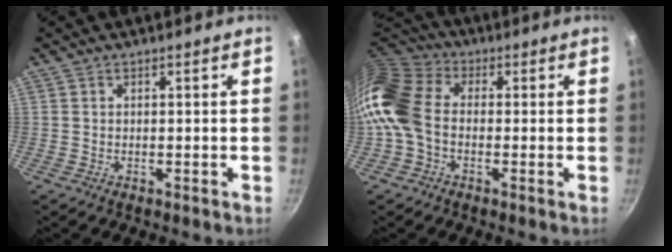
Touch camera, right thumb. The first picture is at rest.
{"total": 11.4, "force": [-1.3, 8.1, 7.9], "torque": [-0.142, 0.027, -0.047]}